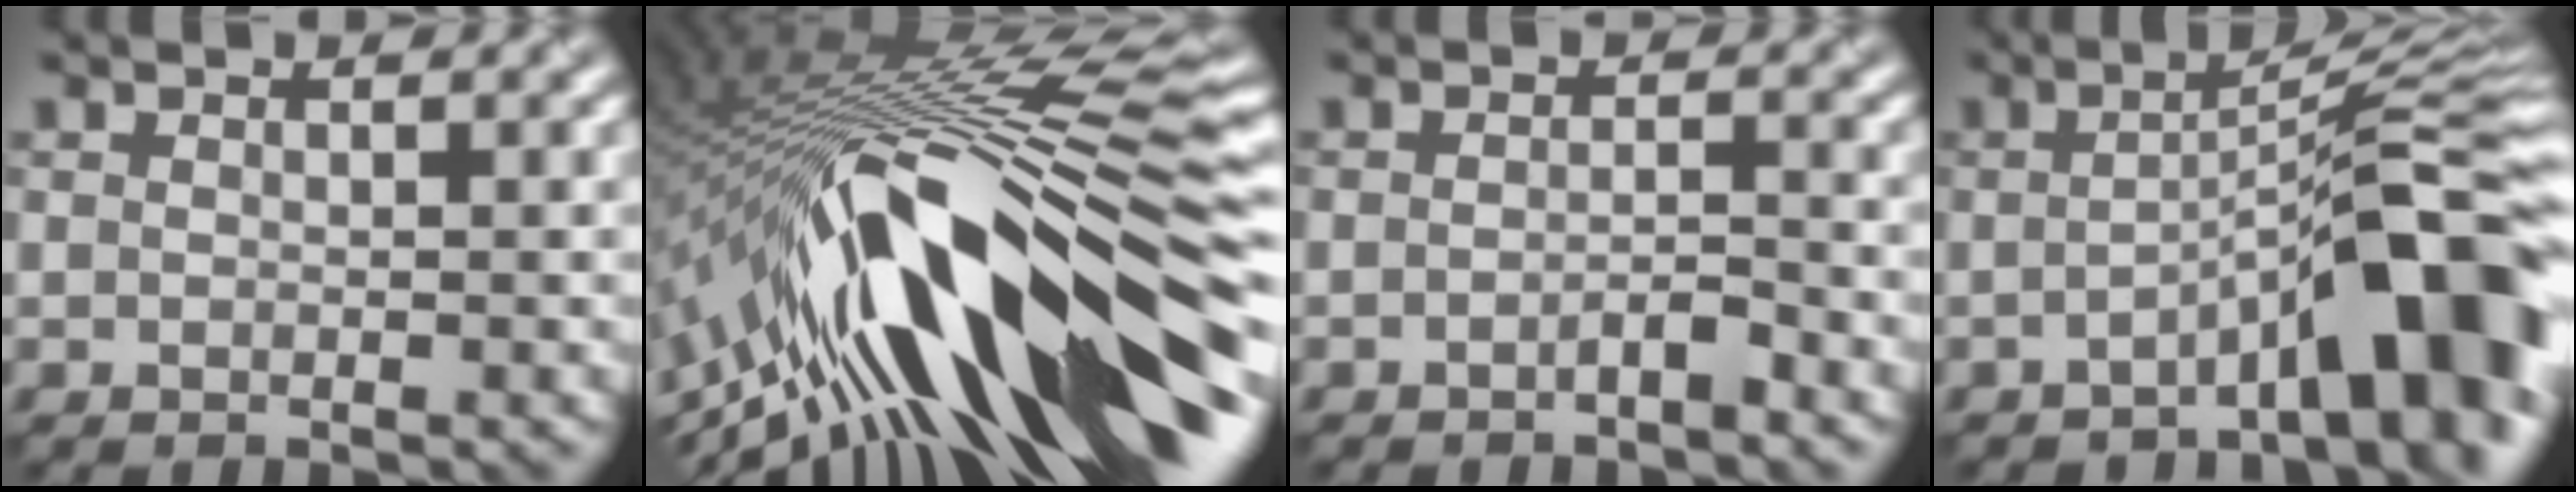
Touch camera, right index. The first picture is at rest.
{"total": 18.8, "force": [-5.9, 6.0, 16.8], "torque": [-0.266, 0.037, -0.118]}
{"total": 1.7, "force": [-1.5, 0.1, 0.7], "torque": [-0.010, 0.001, -0.029]}
{"total": 9.1, "force": [-4.0, 1.8, 8.0], "torque": [-0.092, 0.020, -0.069]}